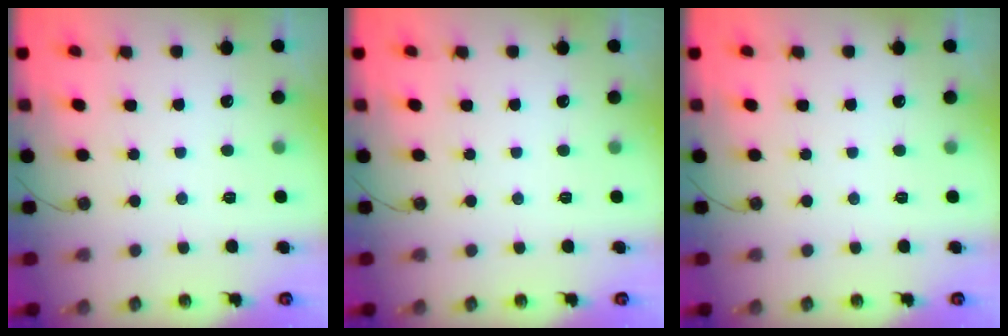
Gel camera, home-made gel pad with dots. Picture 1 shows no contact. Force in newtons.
{"total": 0.0}
{"total": 0.0}